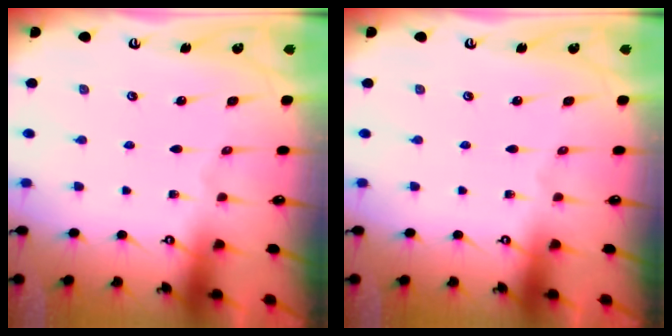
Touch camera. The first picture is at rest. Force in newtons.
{"total": 0.0}